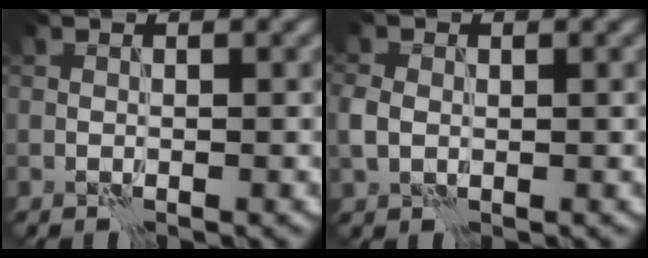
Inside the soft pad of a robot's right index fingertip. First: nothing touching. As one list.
[{"total": 2.0, "force": [-0.2, 1.7, 1.1], "torque": [-0.027, 0.002, -0.006]}]